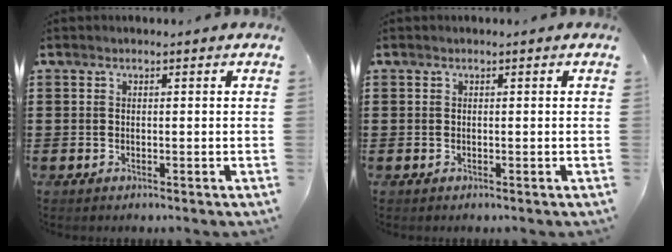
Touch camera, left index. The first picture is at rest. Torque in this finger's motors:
{"motor_torque": [0.01, -0.01, 0.00, -0.01]}